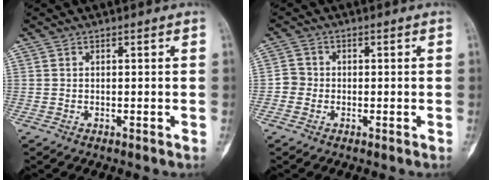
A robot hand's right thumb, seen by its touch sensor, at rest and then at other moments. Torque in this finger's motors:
{"motor_torque": [-0.26, 0.14, 0.37, -0.22, -0.03]}